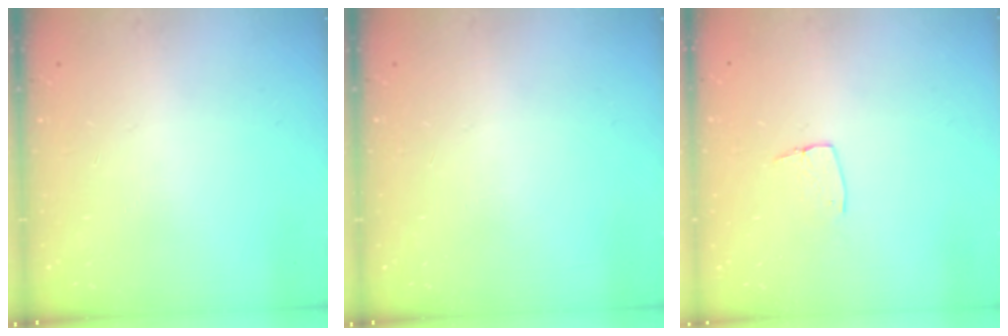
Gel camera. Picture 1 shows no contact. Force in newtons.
{"total": 0.0}
{"total": 6.0, "press": 6.0, "slide": 0.4}